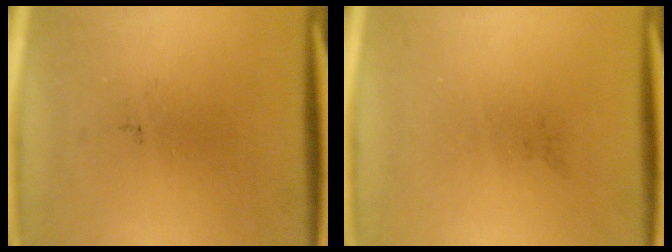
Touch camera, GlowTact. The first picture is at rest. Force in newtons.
{"total": 0.0}